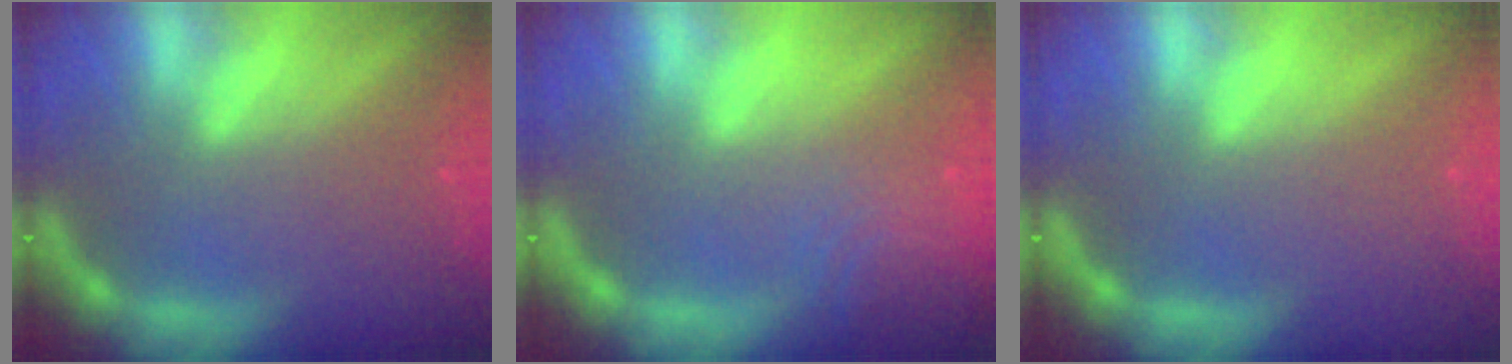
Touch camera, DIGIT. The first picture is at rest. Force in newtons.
{"total": 5.6}
{"total": 0.0}